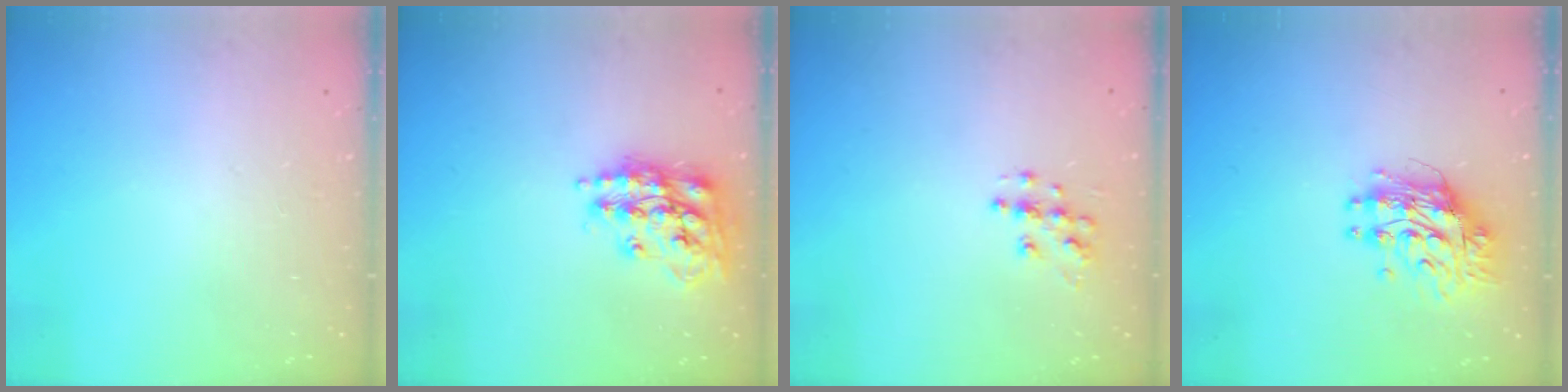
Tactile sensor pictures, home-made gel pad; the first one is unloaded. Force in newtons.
{"total": 16.5, "press": 16.5, "slide": 1.1}
{"total": 7.3, "press": 7.3, "slide": 0.2}
{"total": 10.4, "press": 10.4, "slide": 0.9}